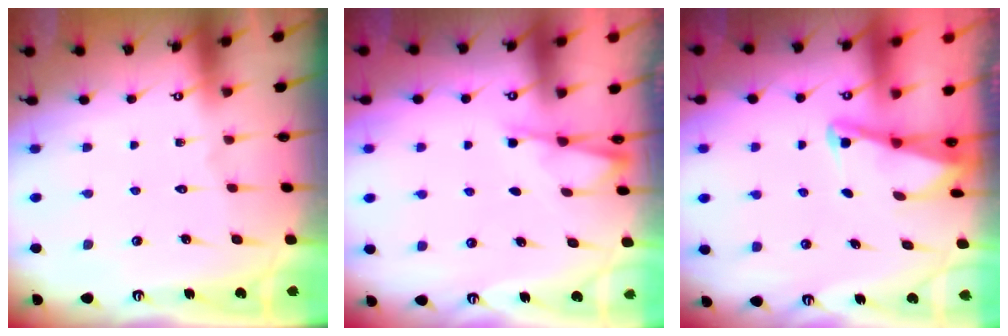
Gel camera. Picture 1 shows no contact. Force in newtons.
{"total": 1.9, "press": 1.8, "slide": 0.4}
{"total": 2.0, "press": 2.0, "slide": 0.3}